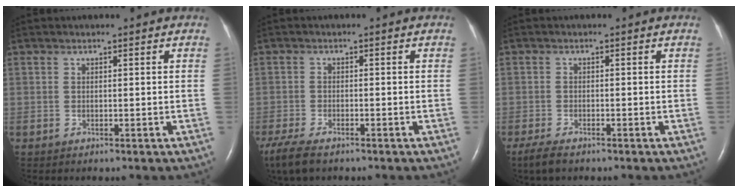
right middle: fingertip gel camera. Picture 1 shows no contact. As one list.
[{"total": 7.9, "force": [-5.9, 2.7, 4.6], "torque": [-0.091, -0.019, -0.101]}, {"total": 3.5, "force": [-2.6, 1.0, 2.1], "torque": [-0.046, -0.009, -0.042]}]